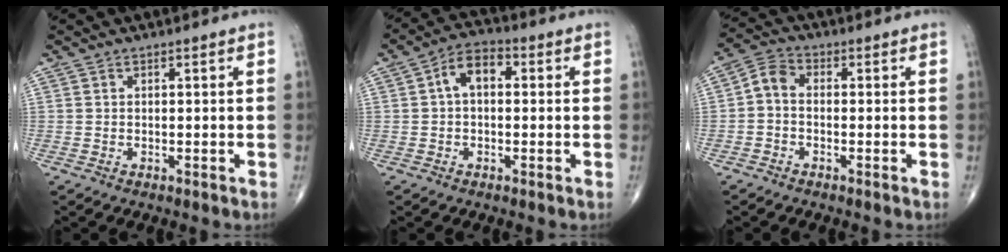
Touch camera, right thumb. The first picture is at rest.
{"total": 6.5, "force": [0.7, 4.0, 5.0], "torque": [-0.076, 0.023, 0.001]}
{"total": 4.3, "force": [-0.7, 3.0, 3.1], "torque": [-0.053, 0.018, -0.029]}